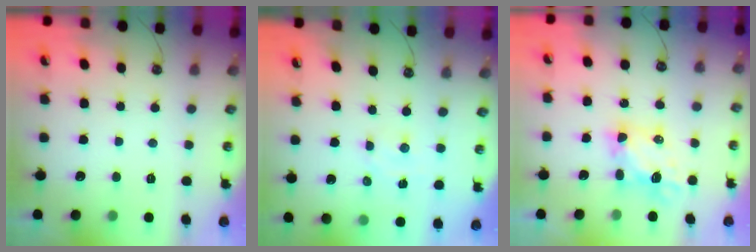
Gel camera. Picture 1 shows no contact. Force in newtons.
{"total": 2.6, "press": 2.6, "slide": 0.4}
{"total": 5.7, "press": 5.7, "slide": 0.1}